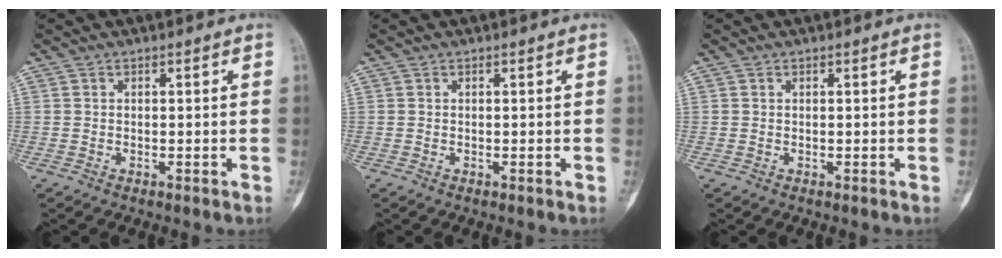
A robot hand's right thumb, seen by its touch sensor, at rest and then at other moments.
{"total": 0.0}
{"total": 0.0}